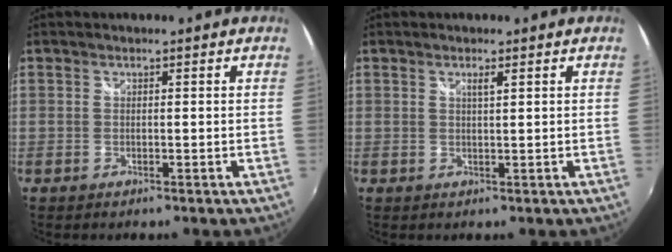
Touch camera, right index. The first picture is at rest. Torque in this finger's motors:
{"motor_torque": [0.06, 0.05, 0.00, 0.00]}